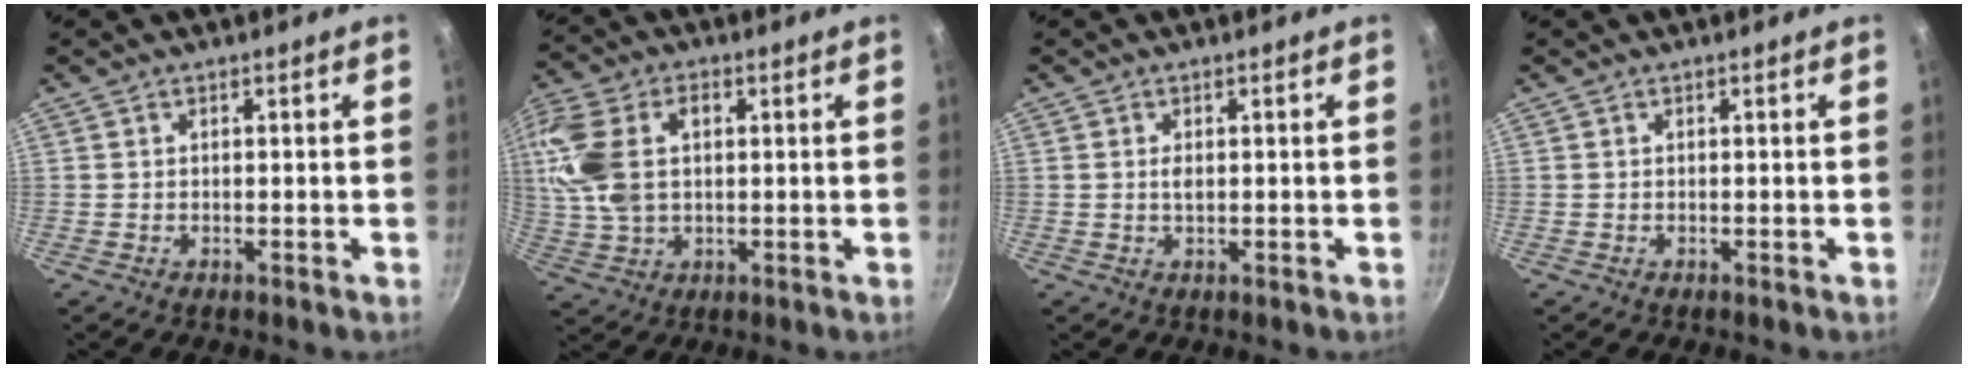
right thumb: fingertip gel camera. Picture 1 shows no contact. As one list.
[{"total": 13.3, "force": [2.7, 8.5, 9.8], "torque": [-0.197, 0.005, 0.047]}, {"total": 1.5, "force": [0.3, 0.8, 1.3], "torque": [-0.024, 0.001, 0.005]}, {"total": 0.0}]